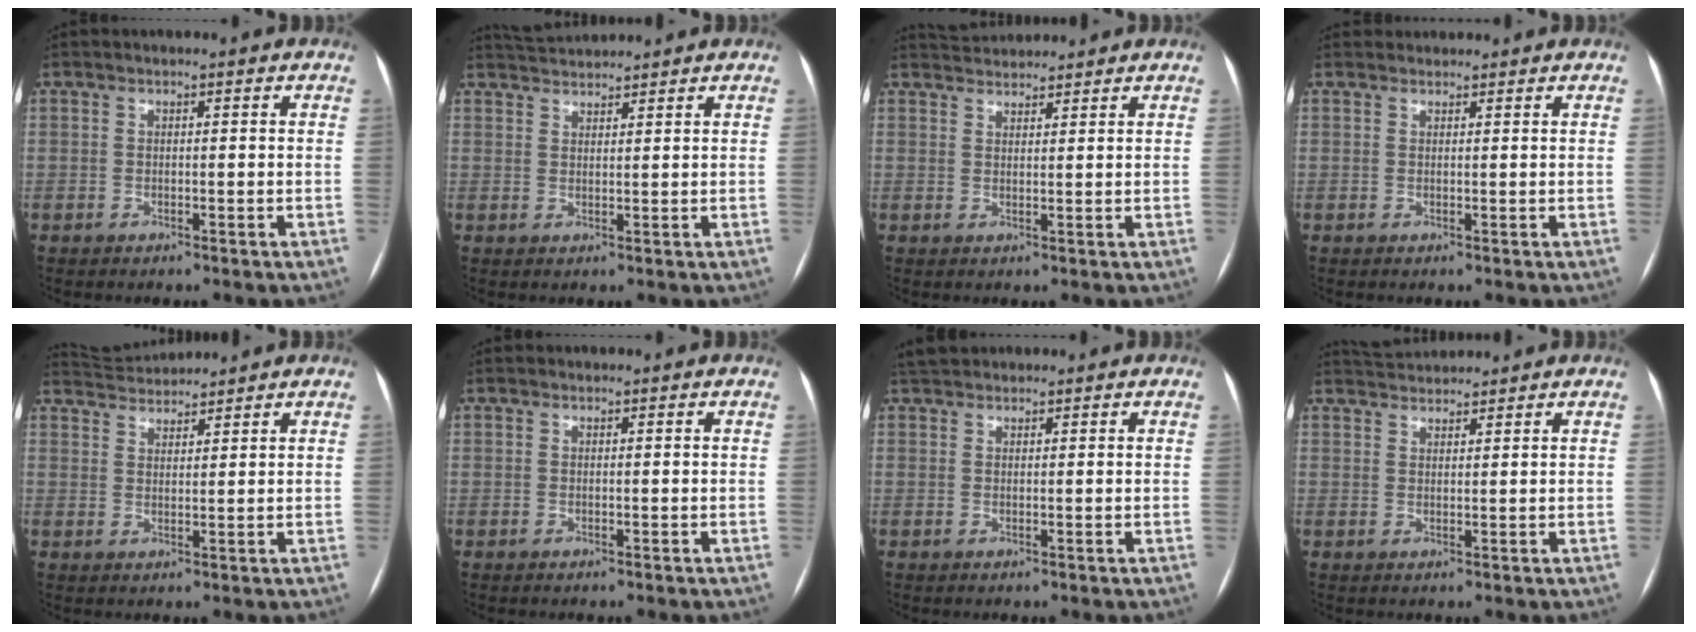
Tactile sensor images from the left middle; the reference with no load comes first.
{"total": 3.8, "force": [3.8, 0.0, 0.2], "torque": [-0.009, 0.025, 0.071]}
{"total": 4.2, "force": [4.2, 0.6, 0.2], "torque": [-0.010, 0.029, 0.070]}
{"total": 1.7, "force": [1.7, 0.4, -0.2], "torque": [0.002, 0.022, 0.029]}
{"total": 5.0, "force": [5.0, 0.0, 0.1], "torque": [-0.010, 0.023, 0.089]}
{"total": 0.0}
{"total": 3.5, "force": [3.2, 1.2, 0.9], "torque": [-0.018, 0.031, 0.057]}
{"total": 4.1, "force": [4.1, 0.4, 0.3], "torque": [-0.010, 0.027, 0.071]}